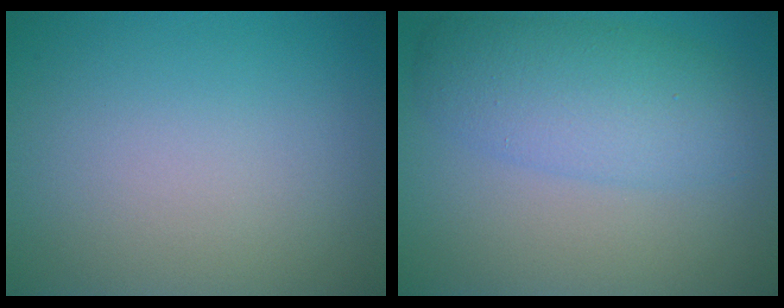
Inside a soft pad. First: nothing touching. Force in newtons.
{"total": 5.5, "press": 5.5, "slide": 0.1}